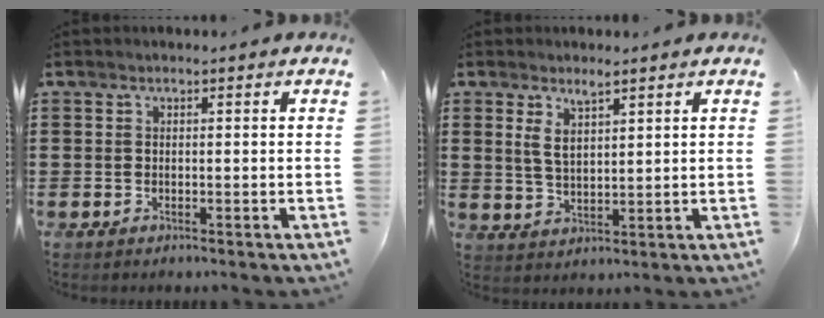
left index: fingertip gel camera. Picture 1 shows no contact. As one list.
[{"total": 4.0, "force": [2.5, 1.4, 2.8], "torque": [-0.060, 0.003, 0.044]}]